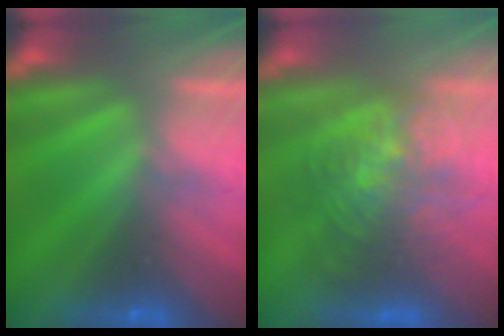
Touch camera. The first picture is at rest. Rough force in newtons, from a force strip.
{"total": 3.7}